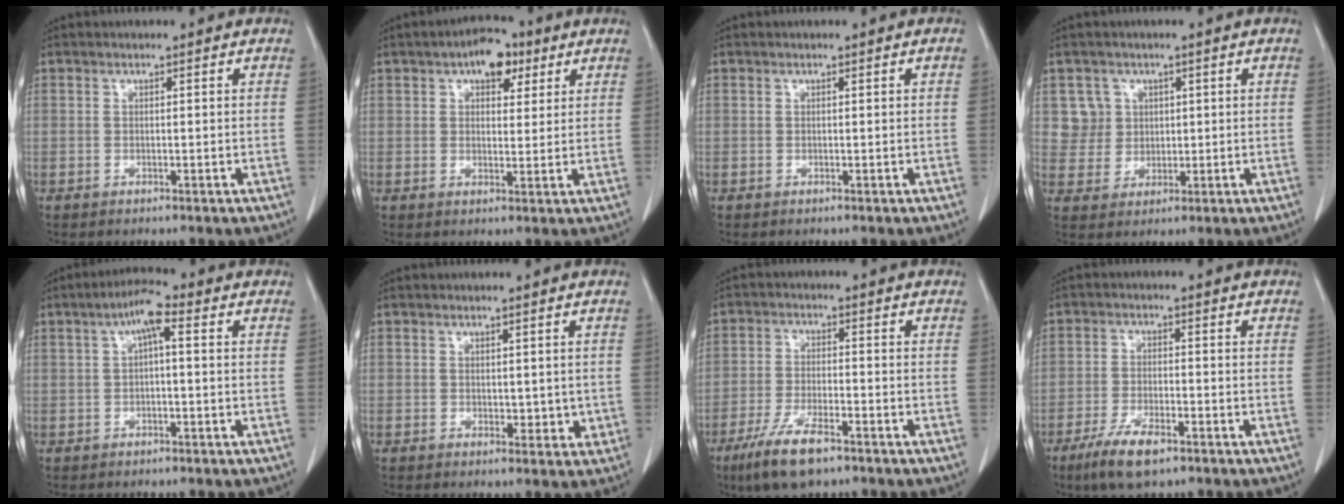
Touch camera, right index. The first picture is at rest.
{"total": 6.3, "force": [3.3, 3.0, 4.4], "torque": [-0.067, 0.018, 0.046]}
{"total": 0.0}
{"total": 4.7, "force": [1.8, 4.4, -0.4], "torque": [0.017, 0.009, 0.037]}
{"total": 4.8, "force": [1.2, 1.0, 4.5], "torque": [-0.082, 0.020, 0.018]}
{"total": 2.3, "force": [0.3, 1.5, 1.7], "torque": [-0.017, -0.006, 0.009]}
{"total": 8.6, "force": [-5.6, 2.1, 6.1], "torque": [-0.123, -0.016, -0.099]}
{"total": 6.7, "force": [-4.3, 1.8, 4.8], "torque": [-0.099, -0.012, -0.075]}